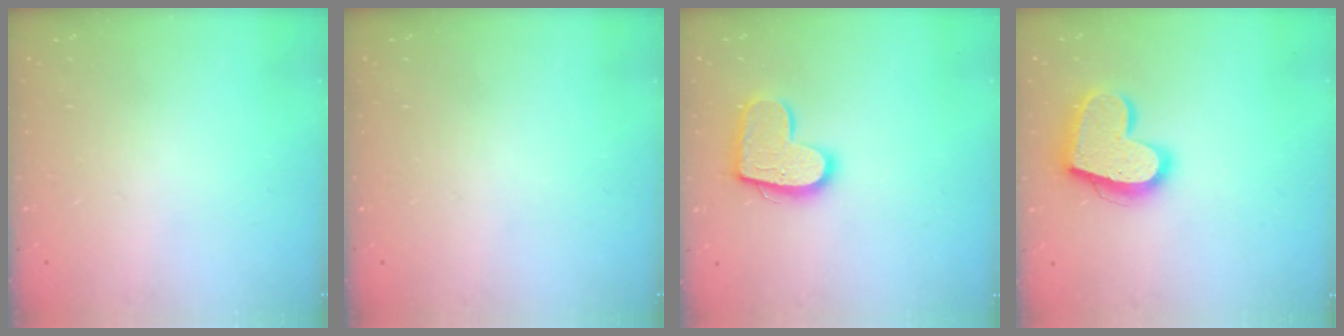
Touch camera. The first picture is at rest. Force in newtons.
{"total": 0.0}
{"total": 14.5, "press": 14.5, "slide": 0.8}
{"total": 17.7, "press": 17.6, "slide": 1.5}